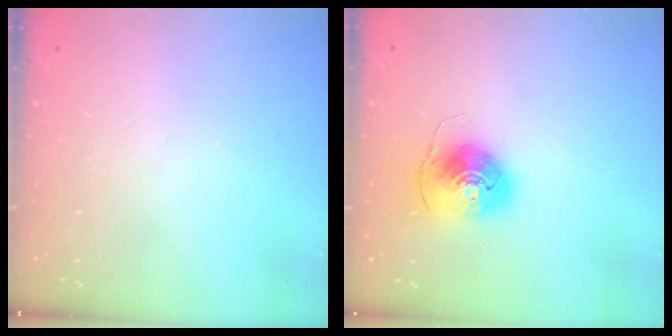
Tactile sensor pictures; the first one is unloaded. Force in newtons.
{"total": 8.3, "press": 8.3, "slide": 0.5}